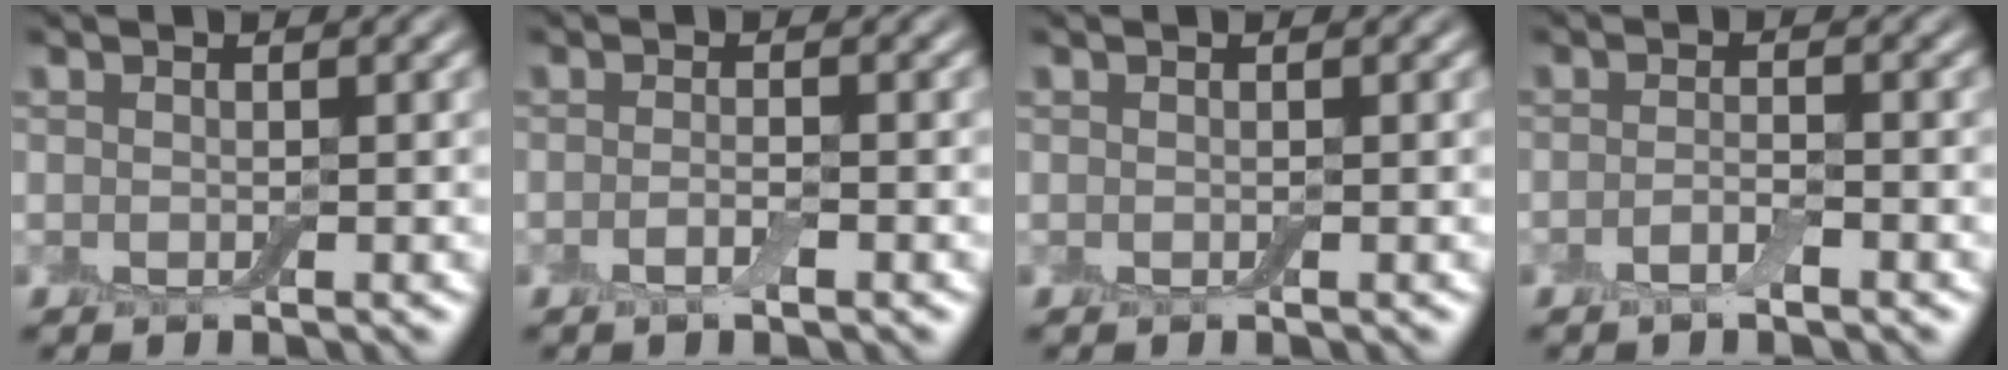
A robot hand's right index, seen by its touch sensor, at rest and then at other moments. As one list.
[{"total": 1.2, "force": [-0.6, 0.3, 1.0], "torque": [-0.021, -0.004, -0.014]}, {"total": 0.0}, {"total": 1.5, "force": [-0.9, 0.4, 1.2], "torque": [-0.025, 0.000, -0.020]}]